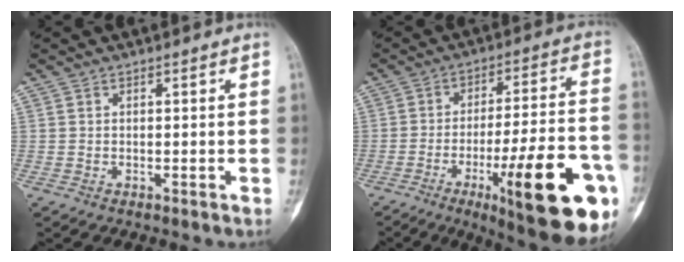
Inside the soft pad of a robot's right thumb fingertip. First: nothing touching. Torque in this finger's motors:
{"motor_torque": [0.54, 0.69, 1.84, -0.94, 0.13]}